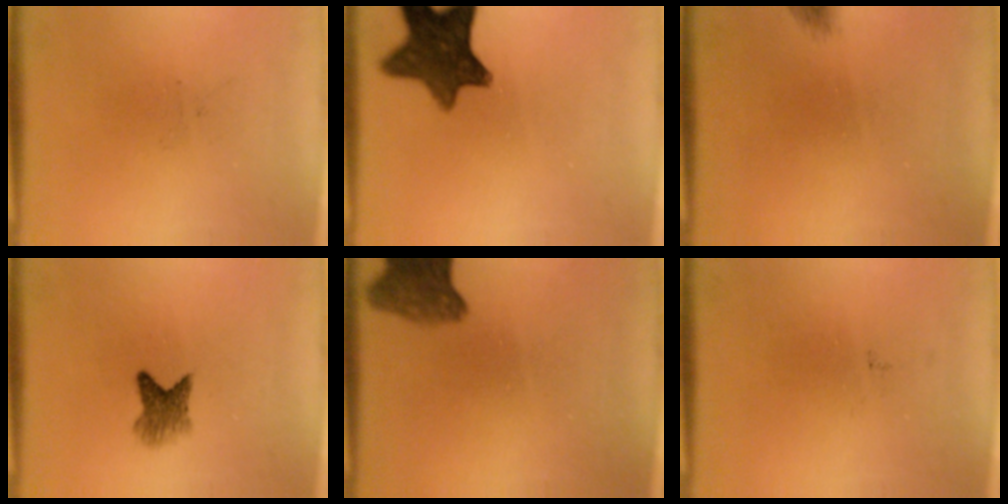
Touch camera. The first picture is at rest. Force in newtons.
{"total": 10.7}
{"total": 0.9}
{"total": 3.5}
{"total": 6.2}
{"total": 0.0}